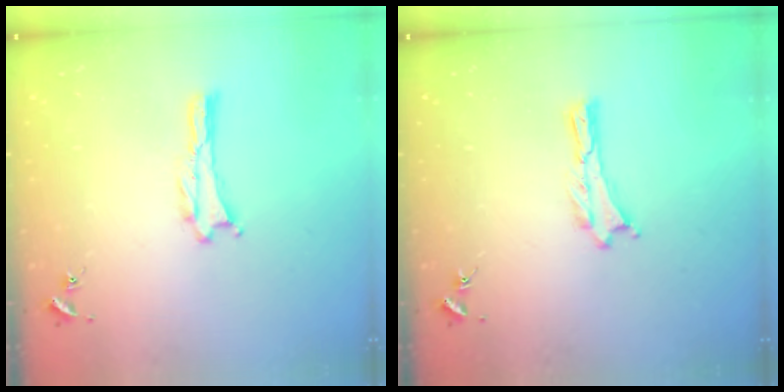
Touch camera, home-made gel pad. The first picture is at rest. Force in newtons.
{"total": 0.0}